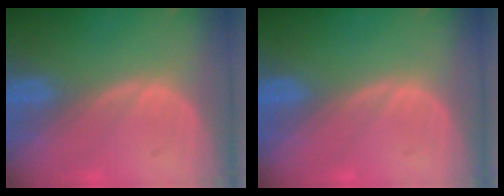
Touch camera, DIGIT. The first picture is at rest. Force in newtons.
{"total": 0.0}